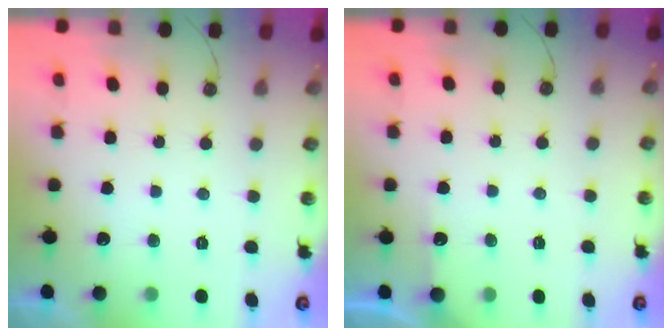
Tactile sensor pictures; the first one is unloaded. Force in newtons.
{"total": 3.4, "press": 3.4, "slide": 0.3}